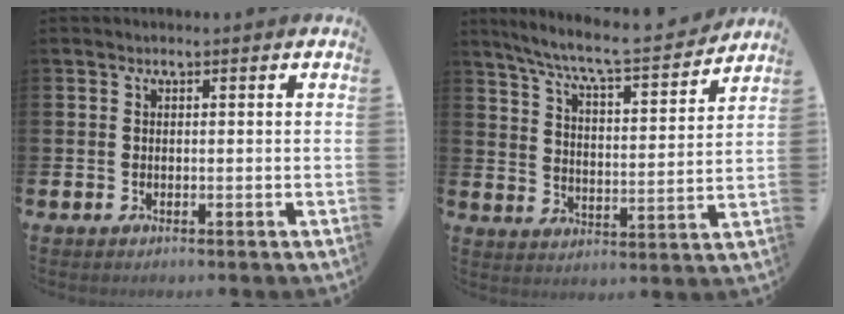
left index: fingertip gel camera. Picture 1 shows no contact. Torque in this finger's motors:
{"motor_torque": [0.87, -1.27, 0.36, 0.13]}